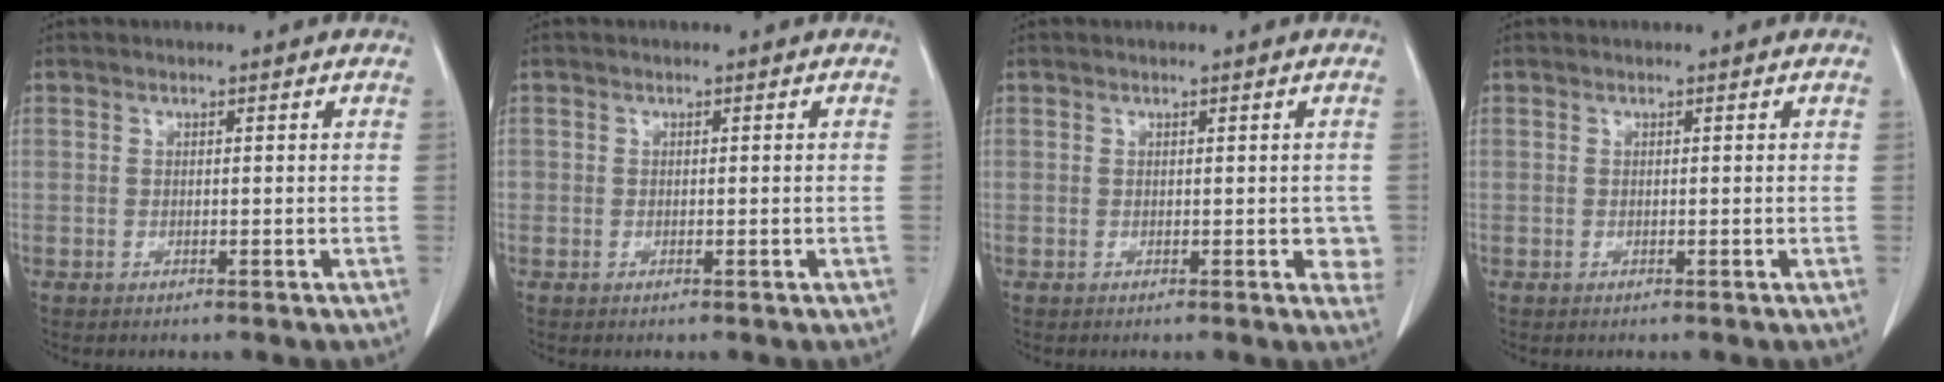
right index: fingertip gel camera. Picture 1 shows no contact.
{"total": 1.0, "force": [-0.3, 0.7, 0.6], "torque": [-0.002, 0.006, 0.003]}
{"total": 2.4, "force": [0.1, 1.4, 2.0], "torque": [-0.006, 0.000, -0.001]}
{"total": 0.0}